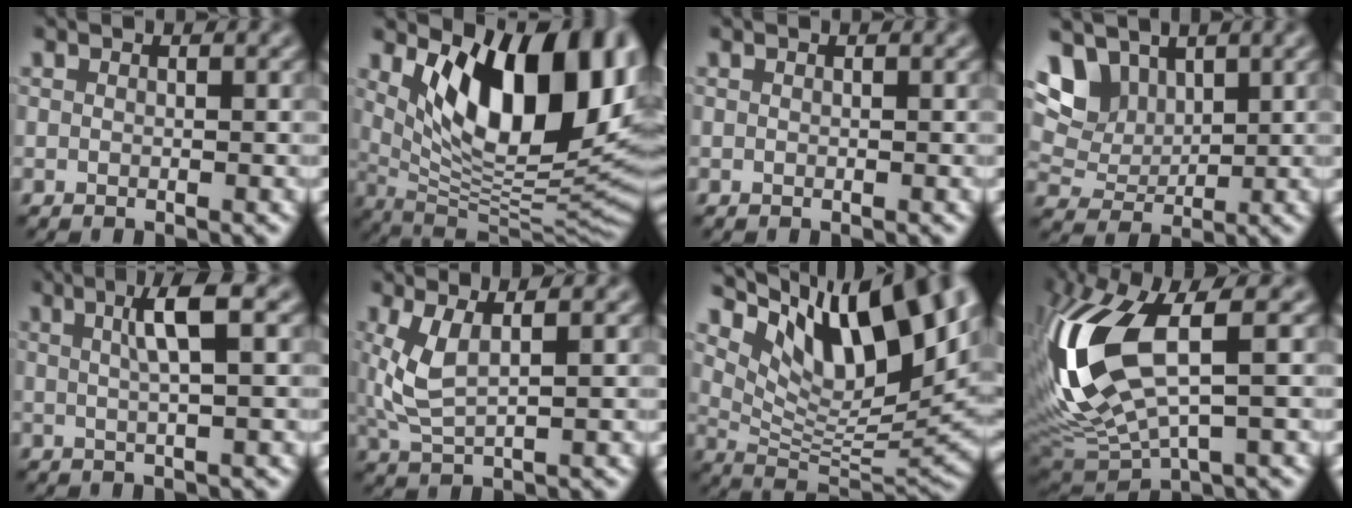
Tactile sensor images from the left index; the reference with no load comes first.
{"total": 13.7, "force": [4.0, 6.4, 11.4], "torque": [-0.143, -0.011, 0.068]}
{"total": 0.0}
{"total": 6.6, "force": [3.5, 4.5, 3.3], "torque": [-0.085, 0.001, 0.074]}
{"total": 3.7, "force": [1.1, 0.6, 3.5], "torque": [-0.054, 0.010, 0.016]}
{"total": 4.0, "force": [1.2, 1.4, 3.6], "torque": [-0.091, -0.002, 0.028]}
{"total": 12.5, "force": [7.3, 4.1, 9.2], "torque": [-0.145, -0.002, 0.142]}
{"total": 11.8, "force": [2.0, 4.6, 10.7], "torque": [-0.249, -0.008, 0.043]}